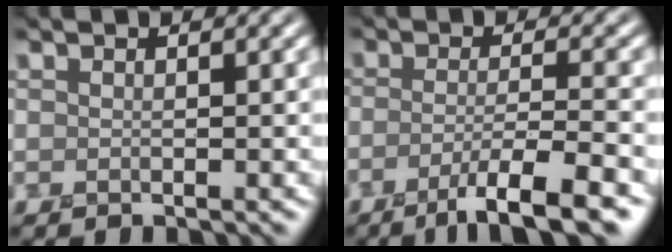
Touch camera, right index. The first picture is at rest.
{"total": 6.0, "force": [-3.4, 1.0, 4.9], "torque": [-0.074, -0.001, -0.064]}